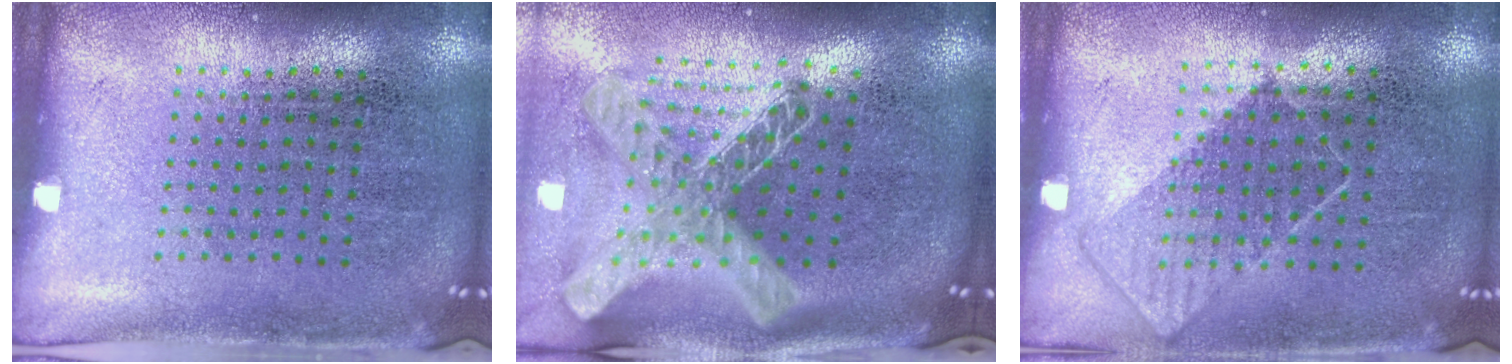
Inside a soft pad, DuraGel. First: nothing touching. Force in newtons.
{"total": 2.9, "press": 2.0, "slide": 2.1}
{"total": 0.8, "press": 0.7, "slide": 0.5}